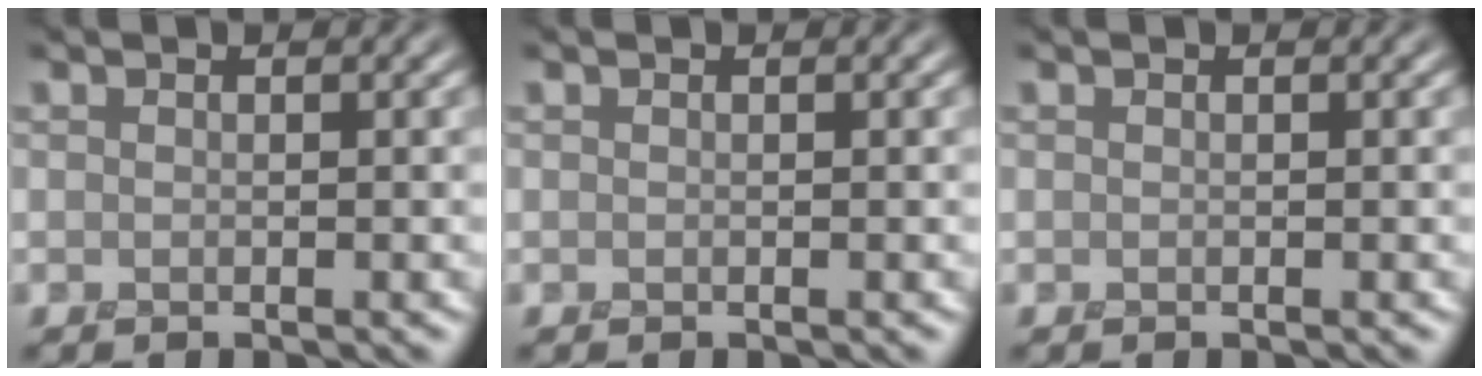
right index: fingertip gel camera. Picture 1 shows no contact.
{"total": 0.0}
{"total": 0.0}